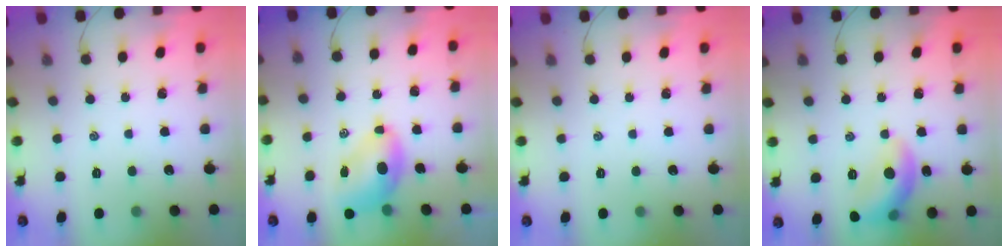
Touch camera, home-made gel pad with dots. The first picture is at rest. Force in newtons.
{"total": 7.1, "press": 6.9, "slide": 1.6}
{"total": 0.0}
{"total": 12.2, "press": 12.2, "slide": 1.0}